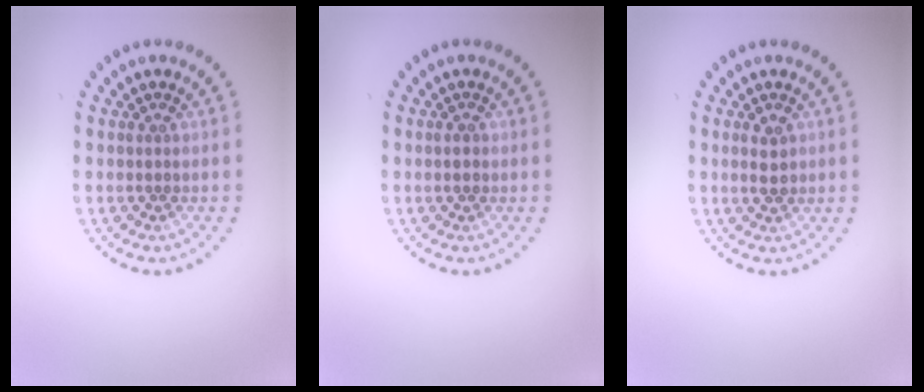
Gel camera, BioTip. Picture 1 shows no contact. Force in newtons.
{"total": 1.2, "press": 1.2, "slide": 0.2}
{"total": 1.9, "press": 1.9, "slide": 0.1}